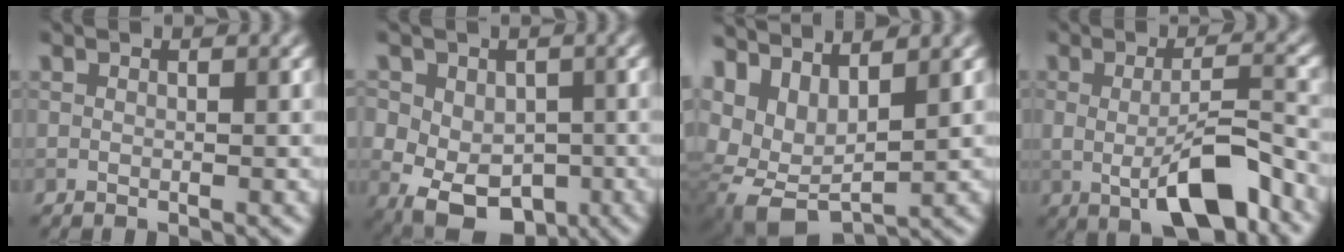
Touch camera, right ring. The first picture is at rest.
{"total": 8.7, "force": [-1.3, 6.9, 5.1], "torque": [-0.065, -0.005, -0.035]}
{"total": 7.8, "force": [2.2, 4.8, 5.7], "torque": [-0.133, -0.010, 0.053]}
{"total": 6.5, "force": [-1.7, 2.1, 5.9], "torque": [-0.102, -0.003, -0.027]}